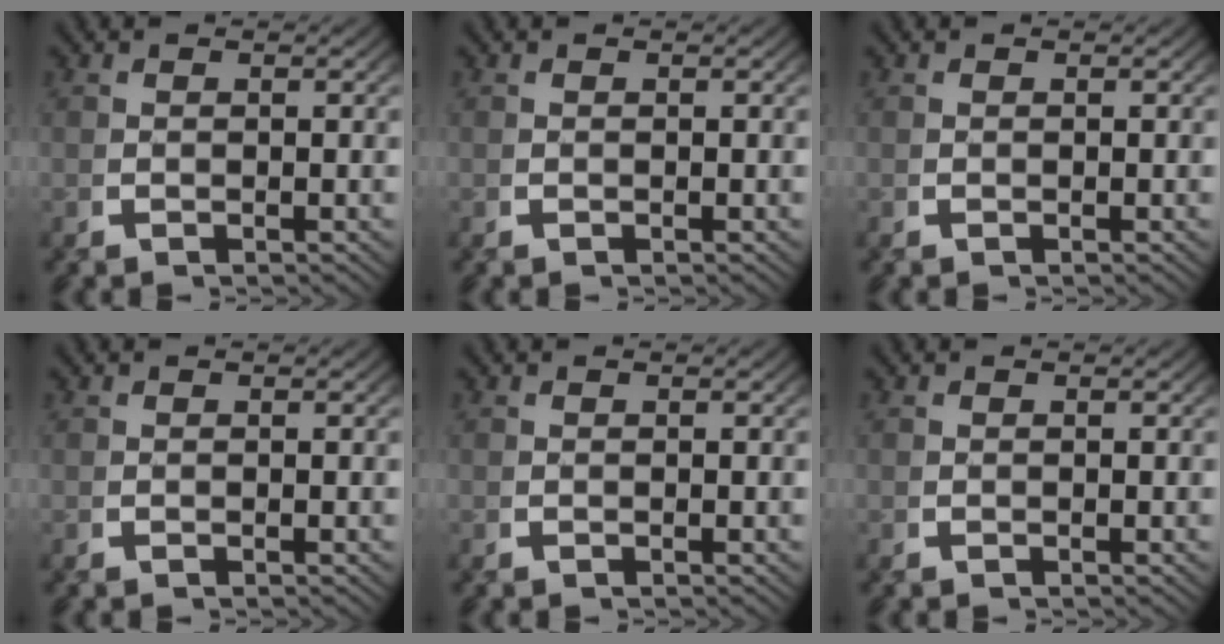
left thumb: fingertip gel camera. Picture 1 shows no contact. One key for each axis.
{"total": 0.0}
{"total": 0.0}
{"total": 0.0}
{"total": 0.0}
{"total": 0.0}